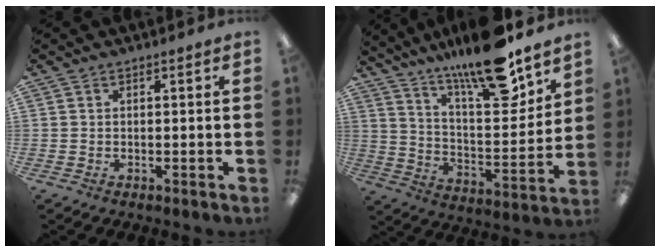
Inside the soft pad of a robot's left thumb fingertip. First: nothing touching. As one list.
[{"total": 19.1, "force": [15.7, 3.6, 10.2], "torque": [-0.168, -0.112, 0.260]}]